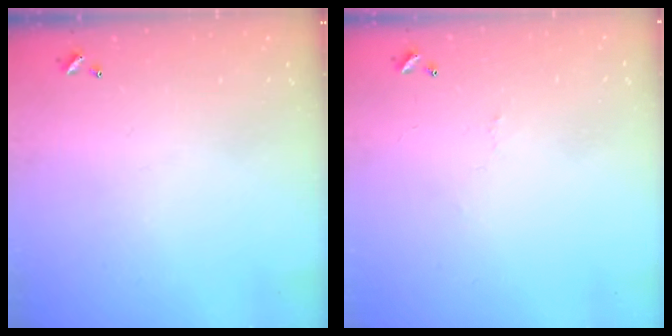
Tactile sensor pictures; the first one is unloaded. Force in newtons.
{"total": 1.6, "press": 1.5, "slide": 0.5}